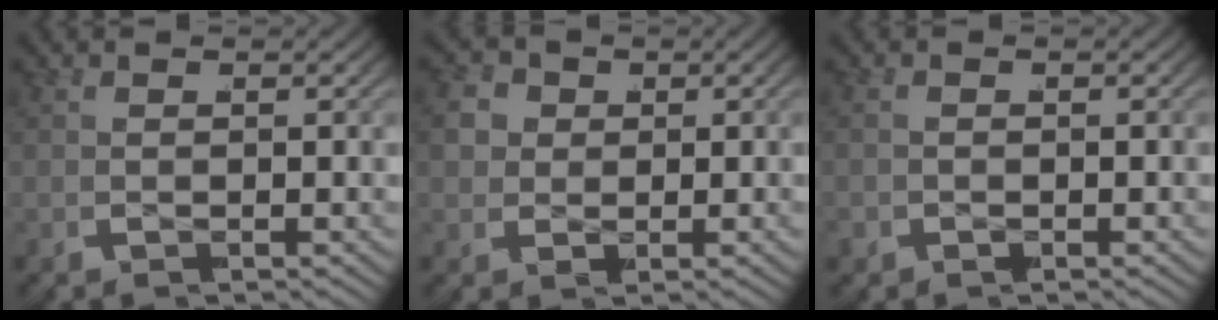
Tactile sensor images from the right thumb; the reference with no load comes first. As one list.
[{"total": 4.9, "force": [0.6, 4.4, 2.0], "torque": [-0.054, -0.016, 0.013]}, {"total": 1.0, "force": [-0.6, 0.8, 0.2], "torque": [-0.003, -0.002, -0.009]}]